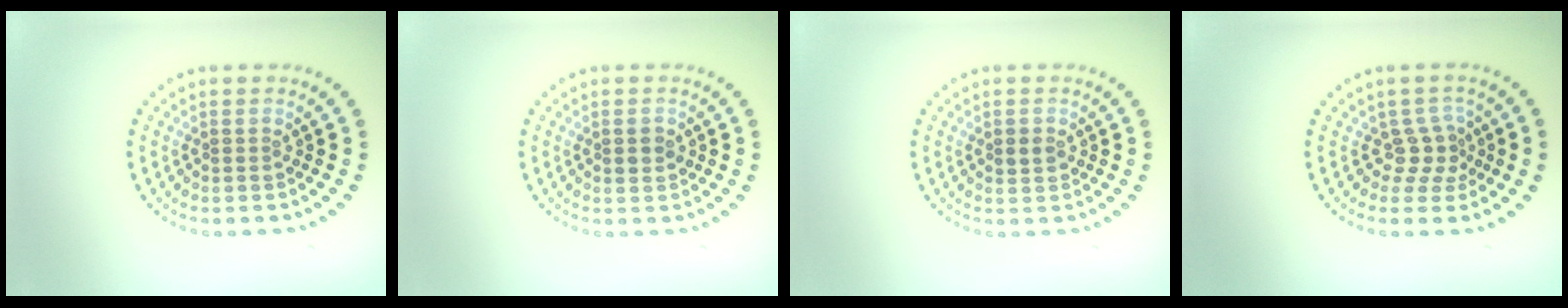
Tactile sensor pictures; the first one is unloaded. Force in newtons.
{"total": 1.0, "press": 1.0, "slide": 0.2}
{"total": 1.2, "press": 1.2, "slide": 0.2}
{"total": 2.4, "press": 1.5, "slide": 1.9}